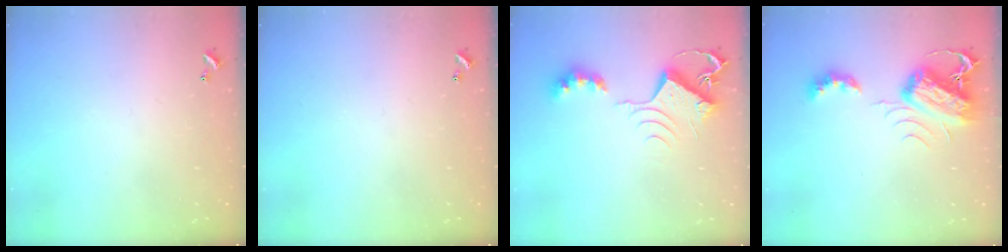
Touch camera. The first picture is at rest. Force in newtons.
{"total": 0.0}
{"total": 9.1, "press": 9.1, "slide": 0.2}
{"total": 7.4, "press": 7.3, "slide": 0.9}